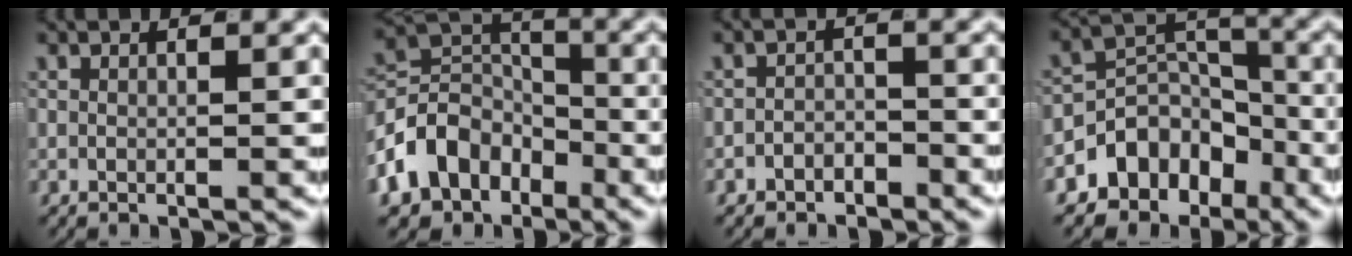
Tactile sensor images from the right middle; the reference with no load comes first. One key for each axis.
{"total": 10.6, "fx": -3.3, "fy": 8.2, "fz": 5.8, "tx": -0.103, "ty": -0.023, "tz": -0.055}
{"total": 2.3, "fx": -2.1, "fy": 1.0, "fz": 0.1, "tx": 0.008, "ty": -0.002, "tz": -0.036}
{"total": 12.2, "fx": -6.4, "fy": 9.2, "fz": 4.8, "tx": -0.061, "ty": -0.017, "tz": -0.113}